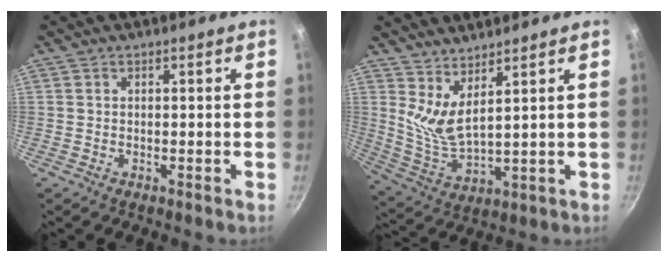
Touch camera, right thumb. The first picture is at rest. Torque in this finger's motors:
{"motor_torque": [0.44, 0.67, 0.52, -0.37, 0.08]}